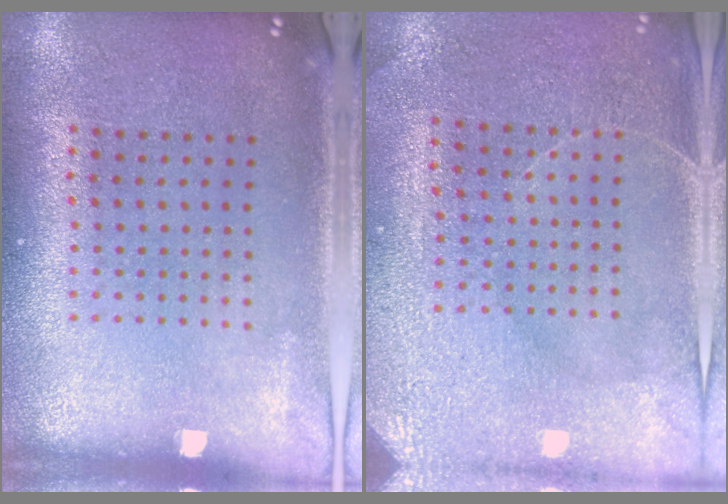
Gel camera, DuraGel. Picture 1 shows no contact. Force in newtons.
{"total": 3.0, "press": 2.9, "slide": 0.3}